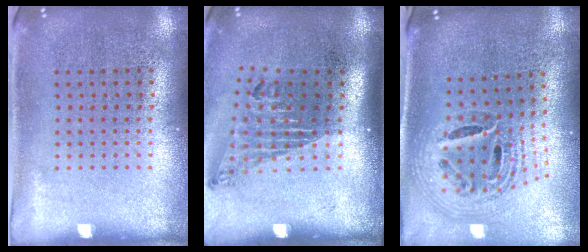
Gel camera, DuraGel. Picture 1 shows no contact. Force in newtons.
{"total": 1.7, "press": 1.1, "slide": 1.3}
{"total": 1.8, "press": 1.5, "slide": 1.1}